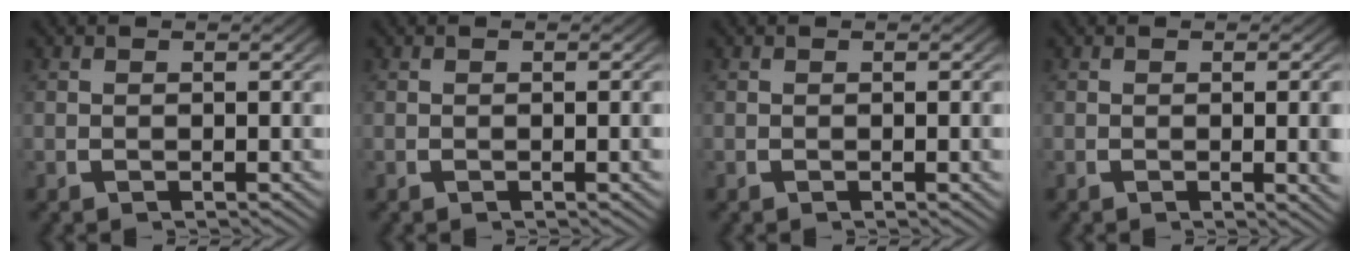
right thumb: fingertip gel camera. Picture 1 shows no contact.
{"total": 0.6, "force": [-0.1, -0.1, 0.6], "torque": [-0.010, 0.002, 0.000]}
{"total": 0.6, "force": [-0.1, -0.1, 0.6], "torque": [-0.010, 0.001, 0.001]}
{"total": 2.3, "force": [0.0, 0.3, 2.3], "torque": [-0.022, 0.000, -0.001]}